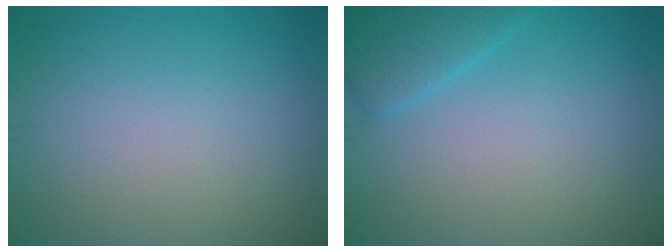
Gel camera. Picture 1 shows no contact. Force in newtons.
{"total": 2.2, "press": 2.2, "slide": 0.1}